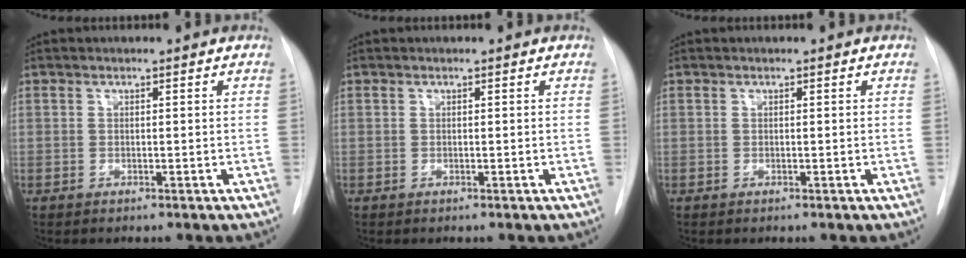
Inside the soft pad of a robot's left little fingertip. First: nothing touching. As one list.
[{"total": 0.0}, {"total": 0.0}]